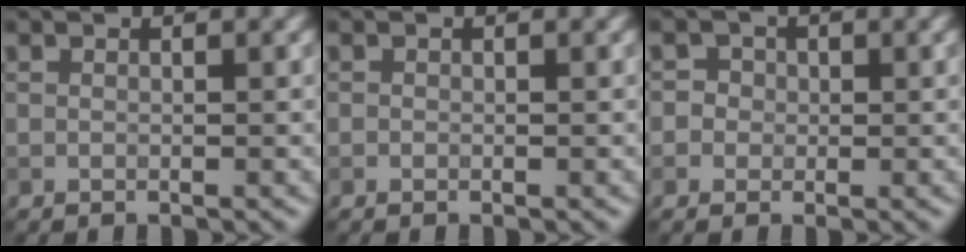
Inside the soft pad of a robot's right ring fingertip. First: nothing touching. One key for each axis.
{"total": 0.0}
{"total": 2.8, "fx": 0.6, "fy": 2.7, "fz": 0.8, "tx": 0.011, "ty": 0.016, "tz": -0.006}